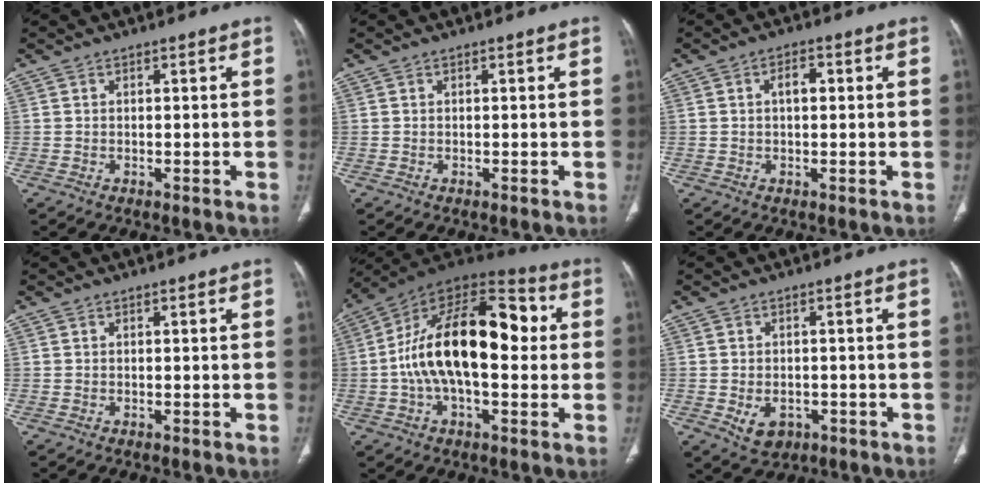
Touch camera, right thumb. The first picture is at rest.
{"total": 0.0}
{"total": 3.0, "force": [0.5, 1.7, 2.5], "torque": [-0.037, 0.011, 0.006]}
{"total": 0.0}
{"total": 23.4, "force": [1.3, 12.1, 20.0], "torque": [-0.324, 0.043, 0.011]}
{"total": 5.1, "force": [-1.6, 3.7, 3.0], "torque": [-0.042, 0.008, -0.011]}